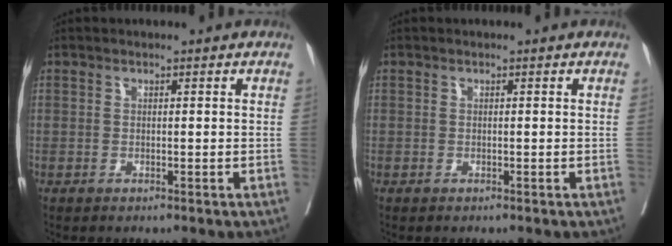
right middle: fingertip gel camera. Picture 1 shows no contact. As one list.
[{"total": 0.0}]